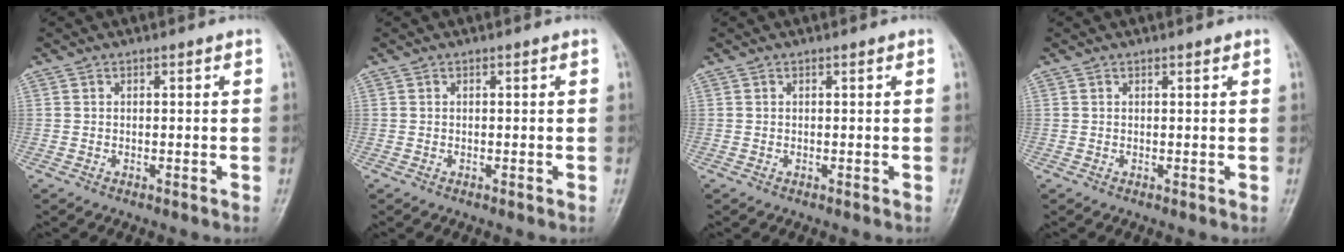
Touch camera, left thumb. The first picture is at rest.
{"total": 0.0}
{"total": 0.0}
{"total": 0.8, "force": [0.5, 0.4, 0.4], "torque": [0.002, -0.002, 0.004]}